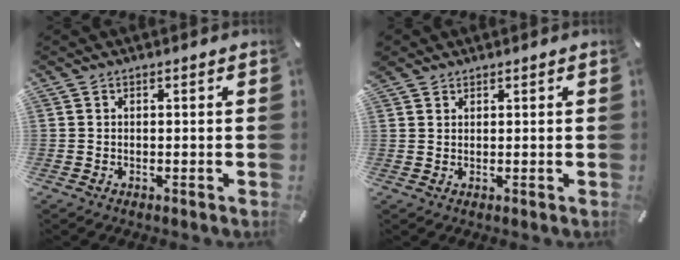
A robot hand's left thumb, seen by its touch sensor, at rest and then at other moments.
{"total": 1.6, "force": [1.2, 1.0, 0.0], "torque": [-0.001, 0.000, 0.024]}